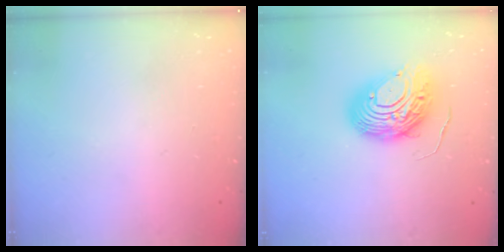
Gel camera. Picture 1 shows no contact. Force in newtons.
{"total": 11.8, "press": 11.8, "slide": 1.3}